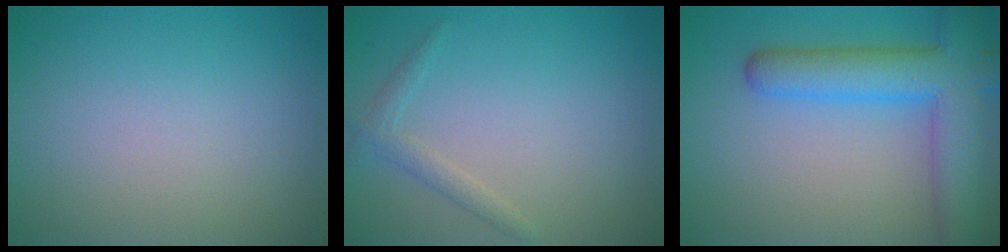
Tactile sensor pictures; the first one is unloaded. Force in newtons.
{"total": 1.5, "press": 1.5, "slide": 0.1}
{"total": 8.0, "press": 8.0, "slide": 0.4}